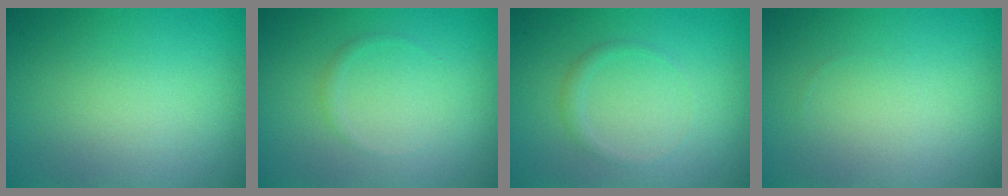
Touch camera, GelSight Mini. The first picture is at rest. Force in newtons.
{"total": 0.6, "press": 0.6, "slide": 0.1}
{"total": 0.9, "press": 0.9, "slide": 0.2}
{"total": 0.0}